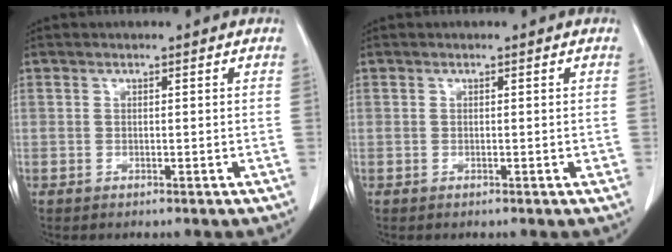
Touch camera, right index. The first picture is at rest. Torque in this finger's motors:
{"motor_torque": [0.19, 0.04, 0.10, 0.02]}